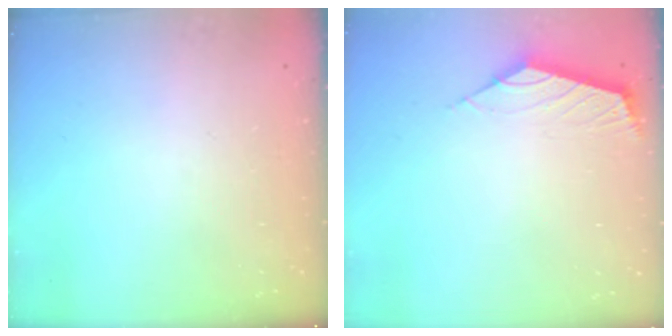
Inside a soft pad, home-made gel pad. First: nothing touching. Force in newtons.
{"total": 2.7, "press": 2.6, "slide": 0.7}